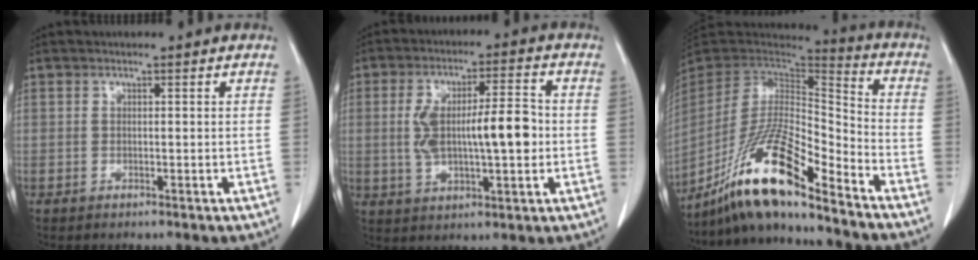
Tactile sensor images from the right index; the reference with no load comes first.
{"total": 11.6, "force": [-0.2, 3.2, 11.2], "torque": [-0.204, 0.020, 0.003]}
{"total": 16.9, "force": [-12.4, 1.4, 11.4], "torque": [-0.222, -0.006, -0.229]}